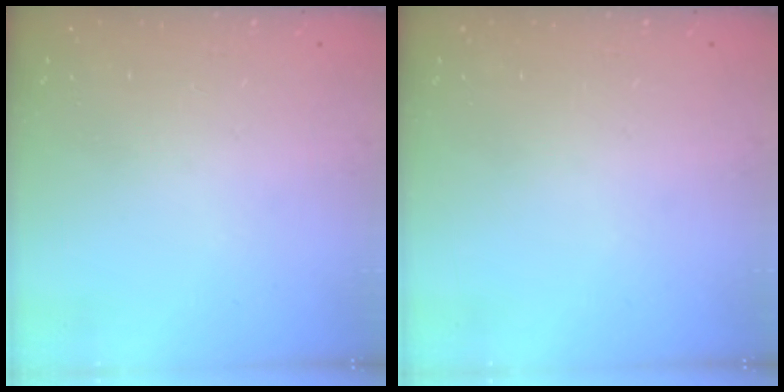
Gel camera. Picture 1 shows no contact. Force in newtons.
{"total": 0.0}